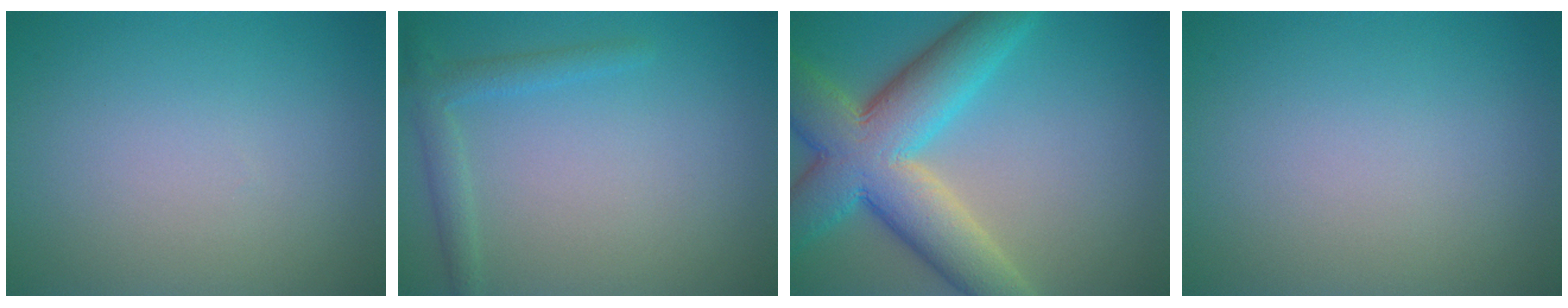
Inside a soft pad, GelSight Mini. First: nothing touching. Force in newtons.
{"total": 2.0, "press": 2.0, "slide": 0.1}
{"total": 11.5, "press": 11.5, "slide": 0.8}
{"total": 0.0}